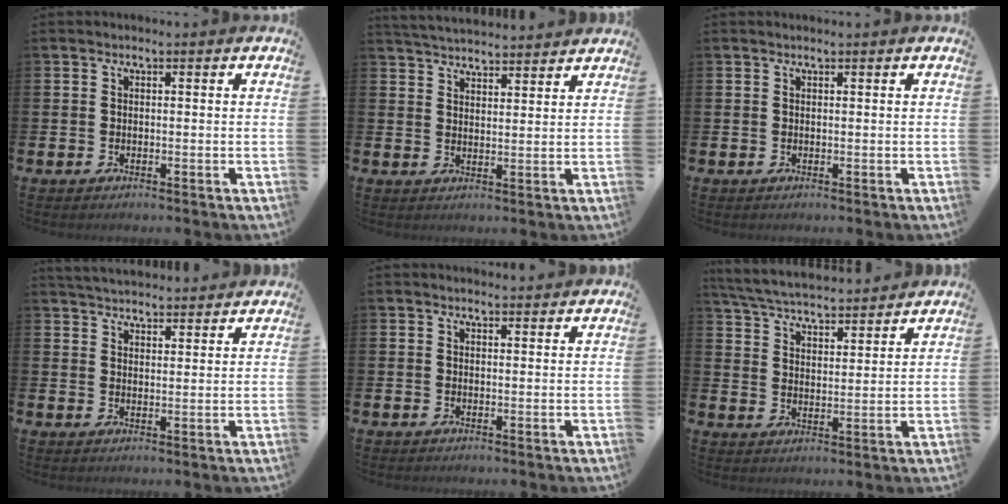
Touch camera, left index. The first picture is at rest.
{"total": 4.2, "force": [4.2, 0.2, 0.0], "torque": [-0.021, -0.021, 0.078]}
{"total": 0.0}
{"total": 4.1, "force": [4.1, 0.3, -0.1], "torque": [-0.011, -0.022, 0.076]}
{"total": 1.3, "force": [1.3, 0.2, 0.0], "torque": [0.011, -0.007, 0.022]}
{"total": 5.4, "force": [5.3, 0.5, 0.7], "torque": [-0.043, -0.035, 0.093]}